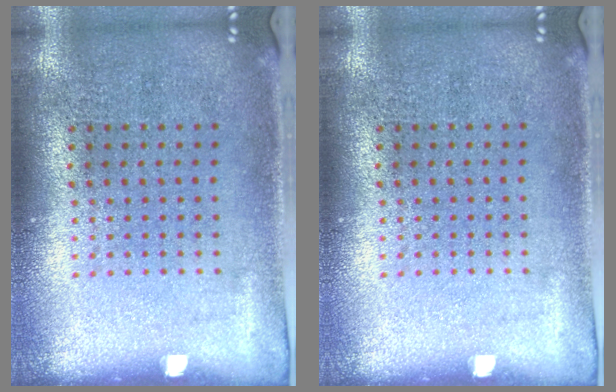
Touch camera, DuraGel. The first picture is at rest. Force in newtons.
{"total": 0.0}